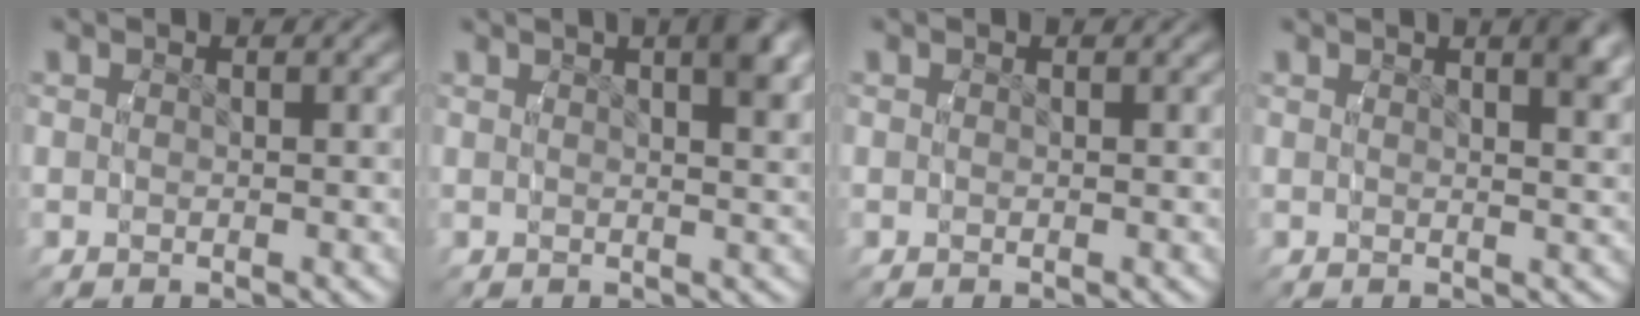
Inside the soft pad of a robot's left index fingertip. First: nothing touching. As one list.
[{"total": 2.8, "force": [1.0, 0.2, 2.6], "torque": [-0.029, 0.008, 0.016]}, {"total": 0.0}, {"total": 2.2, "force": [1.1, 0.1, 1.9], "torque": [-0.021, 0.001, 0.020]}]